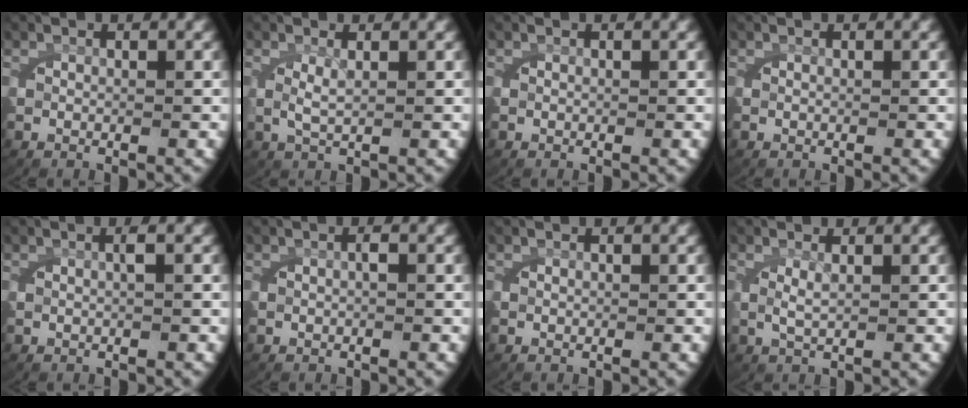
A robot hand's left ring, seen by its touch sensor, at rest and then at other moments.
{"total": 1.8, "force": [0.6, 0.4, 1.6], "torque": [-0.041, -0.005, 0.017]}
{"total": 0.0}
{"total": 0.0}
{"total": 0.8, "force": [0.0, -0.1, 0.8], "torque": [-0.015, 0.004, 0.000]}
{"total": 0.5, "force": [-0.1, 0.1, 0.5], "torque": [-0.009, 0.004, -0.003]}
{"total": 0.0}
{"total": 1.5, "force": [0.6, 0.2, 1.4], "torque": [-0.035, -0.004, 0.017]}